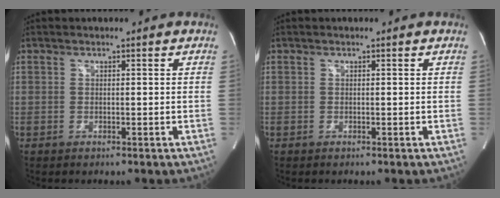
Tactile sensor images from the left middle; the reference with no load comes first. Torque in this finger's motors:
{"motor_torque": [0.00, 0.01, -0.05, 0.00]}